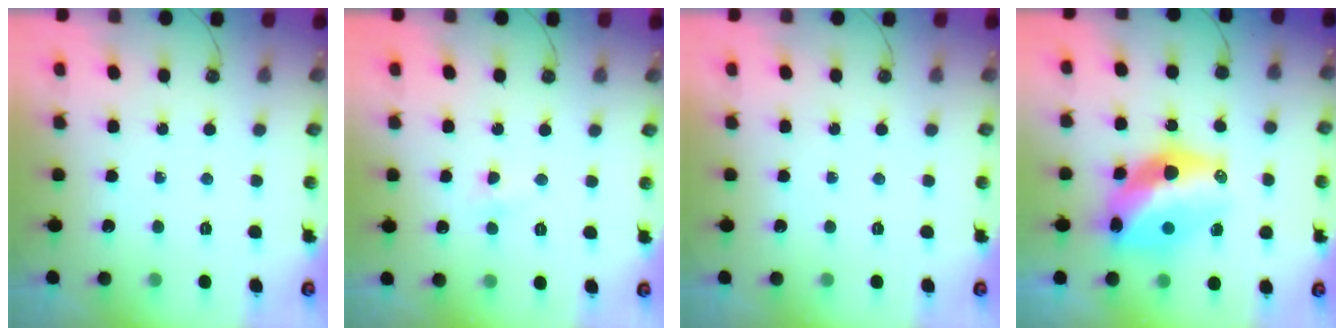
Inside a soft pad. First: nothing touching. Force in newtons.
{"total": 3.7, "press": 3.6, "slide": 0.6}
{"total": 0.0}
{"total": 16.2, "press": 16.1, "slide": 1.8}